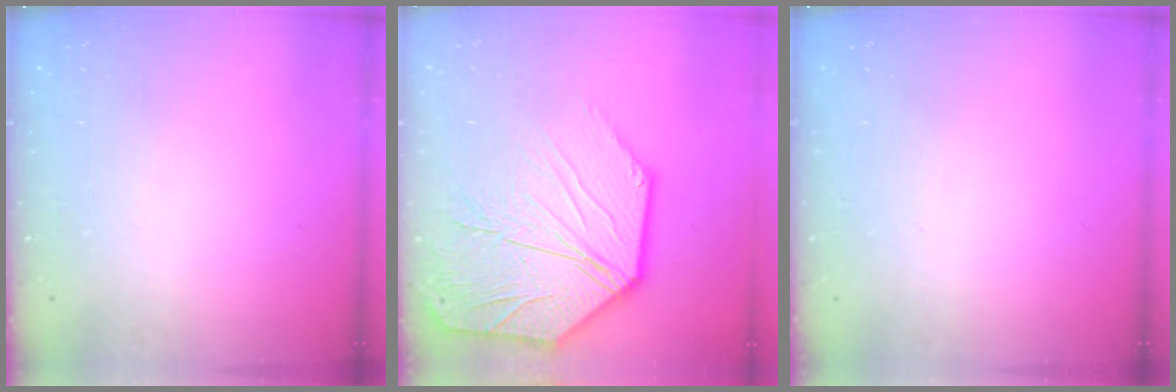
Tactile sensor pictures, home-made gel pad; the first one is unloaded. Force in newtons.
{"total": 14.4, "press": 14.3, "slide": 1.6}
{"total": 0.0}